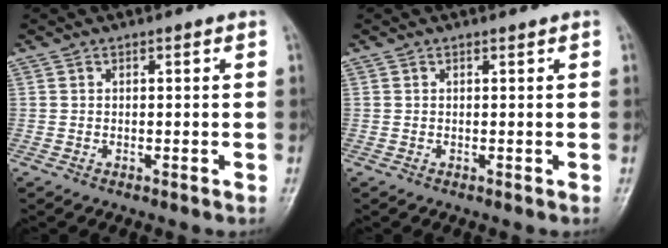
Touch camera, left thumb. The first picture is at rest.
{"total": 0.0}